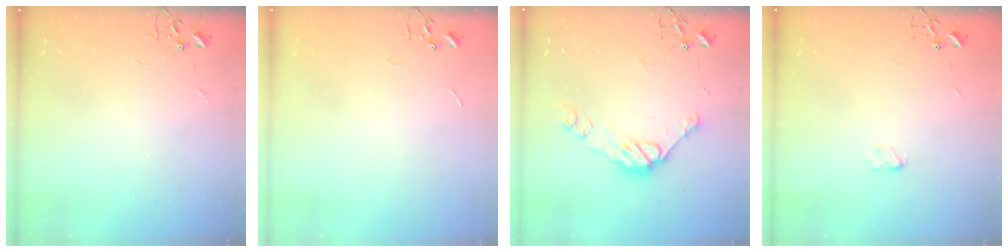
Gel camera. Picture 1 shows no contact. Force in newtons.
{"total": 0.0}
{"total": 11.4, "press": 11.3, "slide": 0.7}
{"total": 3.1, "press": 3.1, "slide": 0.4}